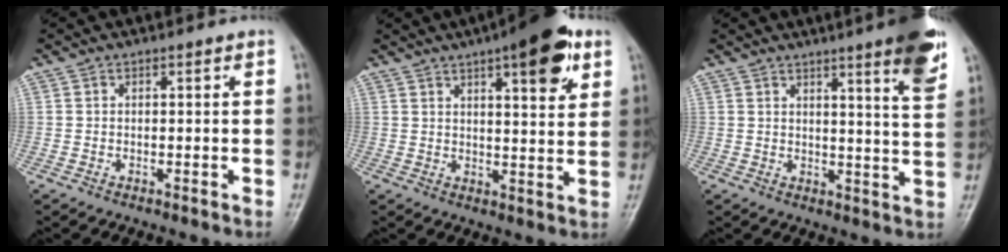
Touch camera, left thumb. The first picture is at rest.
{"total": 12.5, "force": [6.6, 3.7, 10.0], "torque": [-0.115, -0.023, 0.086]}
{"total": 10.5, "force": [6.3, 0.8, 8.4], "torque": [-0.099, -0.036, 0.077]}